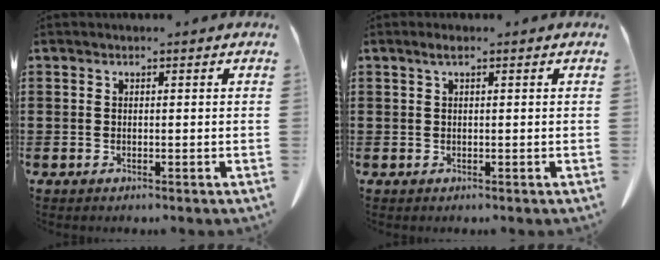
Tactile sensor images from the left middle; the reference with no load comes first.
{"total": 1.0, "force": [0.4, 0.1, 0.9], "torque": [-0.018, 0.002, 0.006]}